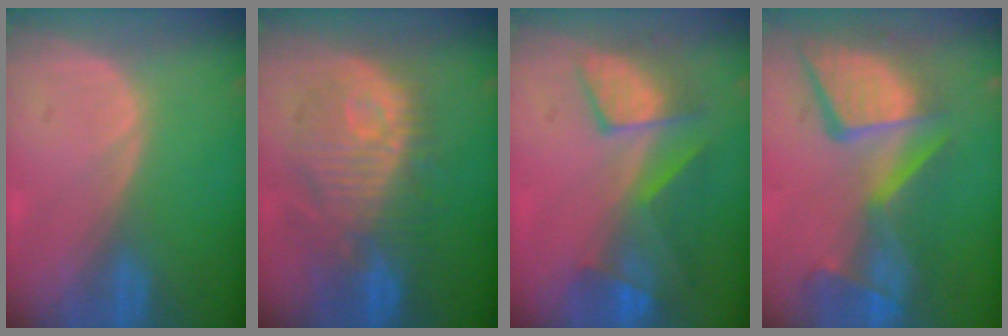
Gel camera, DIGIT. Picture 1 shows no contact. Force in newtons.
{"total": 11.0, "press": 10.6, "slide": 3.1}
{"total": 8.3, "press": 7.9, "slide": 2.5}
{"total": 13.8, "press": 11.1, "slide": 8.1}